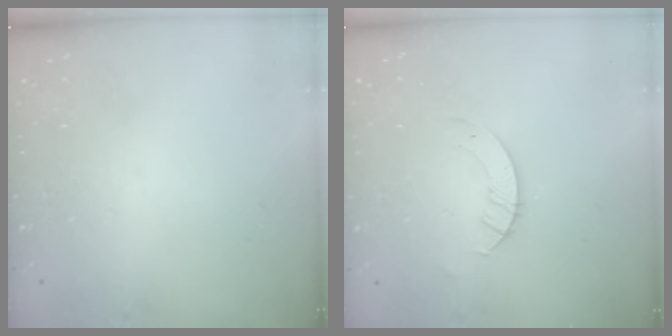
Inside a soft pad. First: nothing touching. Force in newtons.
{"total": 3.3, "press": 3.3, "slide": 0.2}